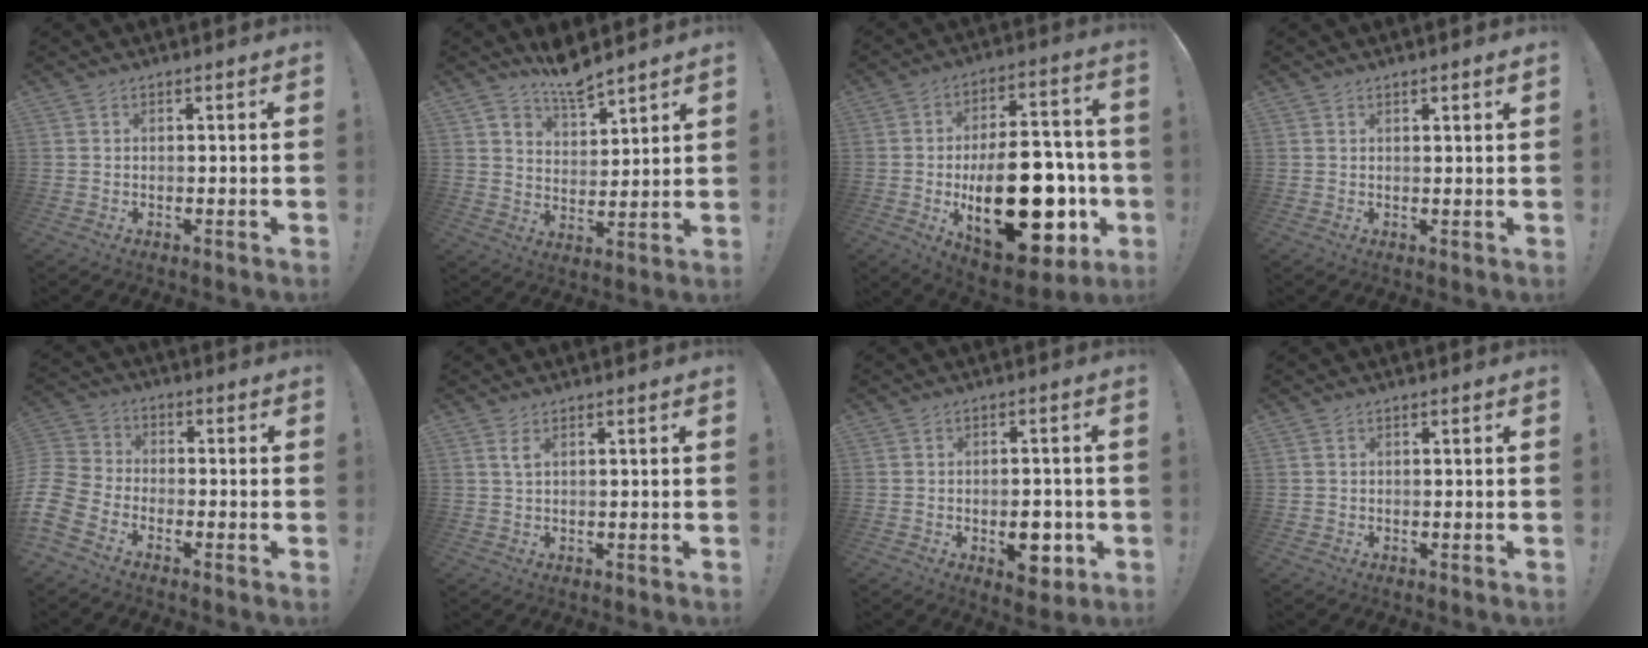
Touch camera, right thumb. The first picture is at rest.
{"total": 8.3, "force": [7.1, 3.2, 2.6], "torque": [-0.046, -0.050, 0.133]}
{"total": 28.7, "force": [-5.8, 14.8, 23.8], "torque": [-0.379, 0.033, -0.071]}
{"total": 1.2, "force": [0.9, 0.0, 0.8], "torque": [-0.010, -0.002, 0.015]}
{"total": 9.6, "force": [-6.3, 6.0, 4.1], "torque": [-0.106, 0.033, -0.118]}
{"total": 1.8, "force": [0.8, 0.4, 1.6], "torque": [-0.028, -0.001, 0.012]}
{"total": 8.1, "force": [-2.8, 5.0, 5.7], "torque": [-0.066, 0.015, -0.037]}
{"total": 0.6, "force": [-0.1, 0.6, 0.0], "torque": [0.000, 0.002, -0.002]}